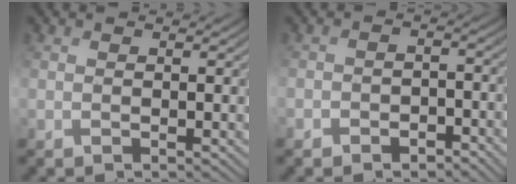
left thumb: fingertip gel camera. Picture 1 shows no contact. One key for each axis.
{"total": 3.3, "fx": -2.3, "fy": 1.9, "fz": 1.5, "tx": -0.023, "ty": 0.000, "tz": -0.041}